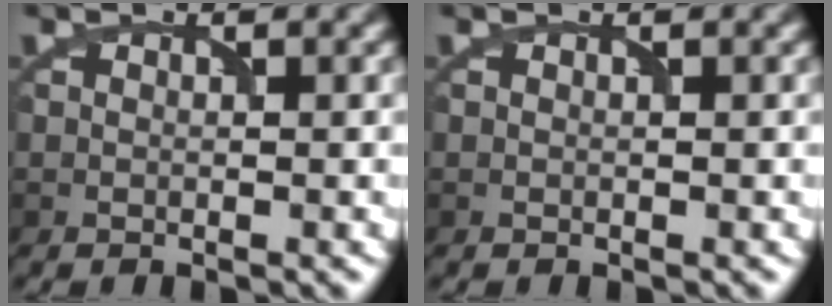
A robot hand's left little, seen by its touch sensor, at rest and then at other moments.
{"total": 0.0}